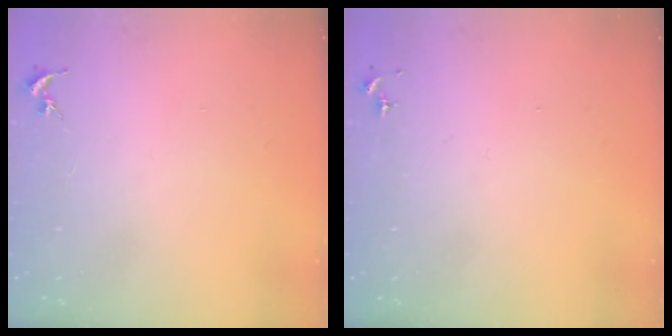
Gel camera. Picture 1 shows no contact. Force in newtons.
{"total": 0.0}